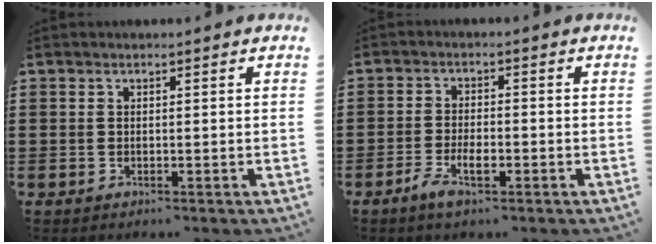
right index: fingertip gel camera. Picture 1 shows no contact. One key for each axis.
{"total": 3.7, "fx": -1.9, "fy": 1.3, "fz": 2.9, "tx": -0.064, "ty": -0.001, "tz": -0.039}